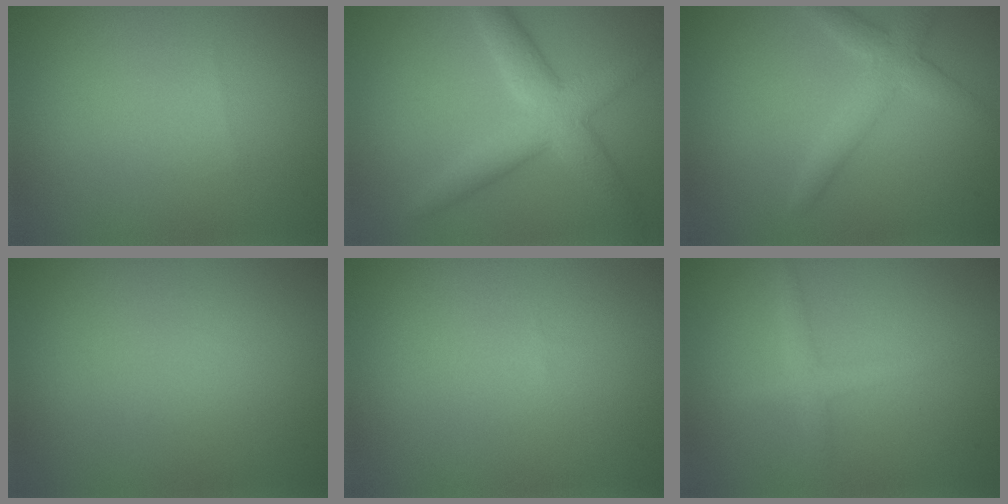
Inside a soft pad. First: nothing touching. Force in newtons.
{"total": 5.2, "press": 5.2, "slide": 0.2}
{"total": 3.1, "press": 3.1, "slide": 0.2}
{"total": 0.0}
{"total": 0.0}
{"total": 1.6, "press": 1.6, "slide": 0.0}